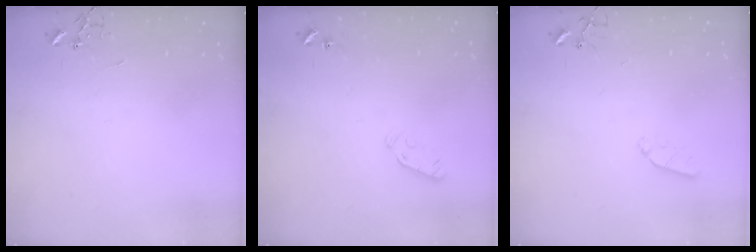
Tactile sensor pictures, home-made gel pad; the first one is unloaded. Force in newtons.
{"total": 4.1, "press": 4.0, "slide": 0.7}
{"total": 5.2, "press": 5.2, "slide": 0.8}